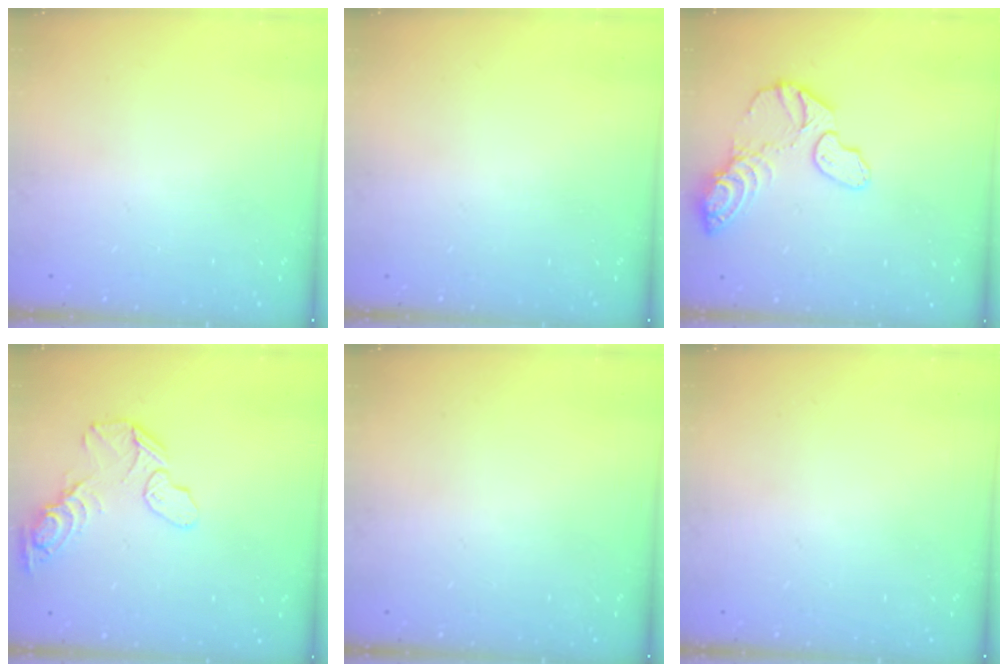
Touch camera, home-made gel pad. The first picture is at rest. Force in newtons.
{"total": 0.0}
{"total": 11.4, "press": 11.4, "slide": 0.9}
{"total": 11.9, "press": 11.5, "slide": 2.8}
{"total": 0.0}
{"total": 0.0}